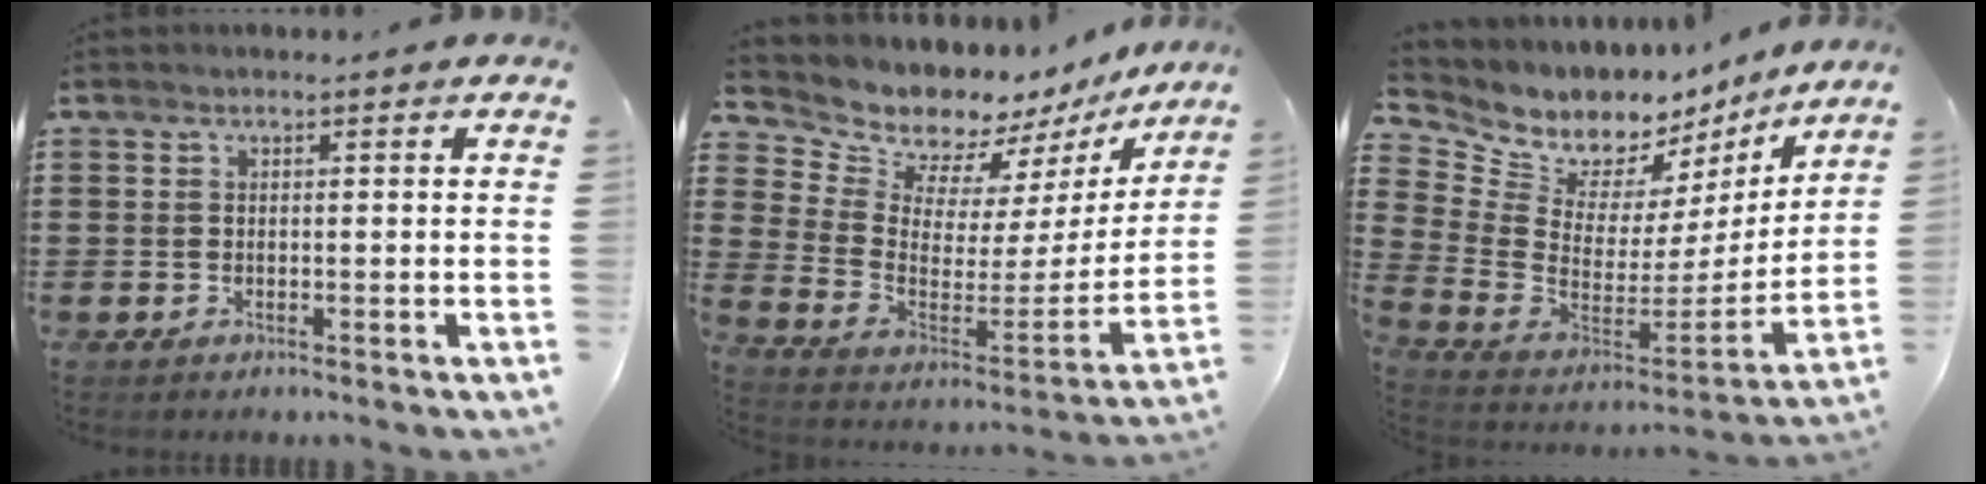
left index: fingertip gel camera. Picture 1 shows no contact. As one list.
[{"total": 8.2, "force": [7.8, 2.5, -0.1], "torque": [-0.049, -0.078, 0.138]}, {"total": 7.8, "force": [6.1, 4.6, 1.4], "torque": [-0.073, -0.053, 0.112]}]